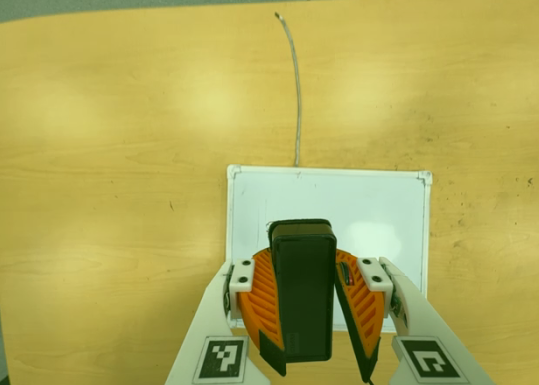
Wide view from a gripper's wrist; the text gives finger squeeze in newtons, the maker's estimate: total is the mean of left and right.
{"total": 9.4, "left": 9.7, "right": 9.1}